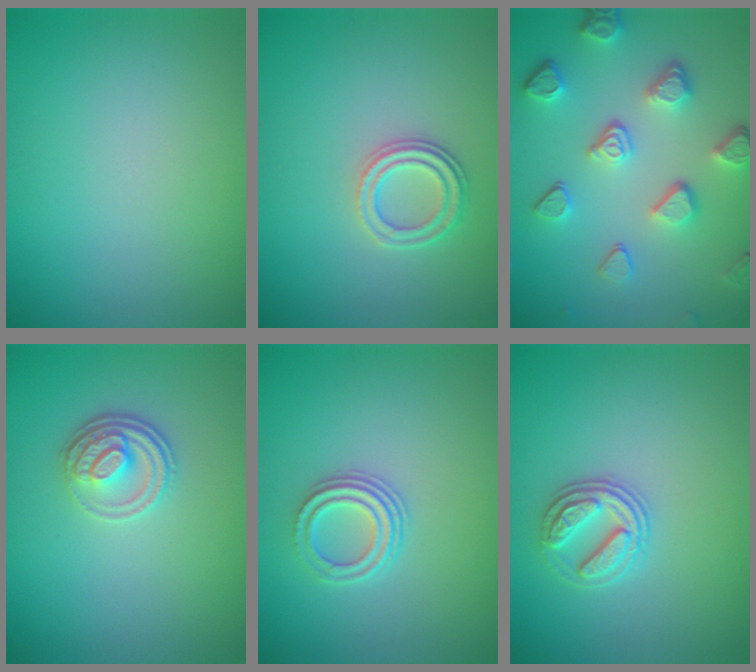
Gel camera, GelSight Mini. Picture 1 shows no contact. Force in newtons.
{"total": 2.4, "press": 2.0, "slide": 1.2}
{"total": 5.0, "press": 3.9, "slide": 3.1}
{"total": 2.8, "press": 2.3, "slide": 1.7}
{"total": 2.8, "press": 2.2, "slide": 1.8}
{"total": 2.7, "press": 2.6, "slide": 0.9}